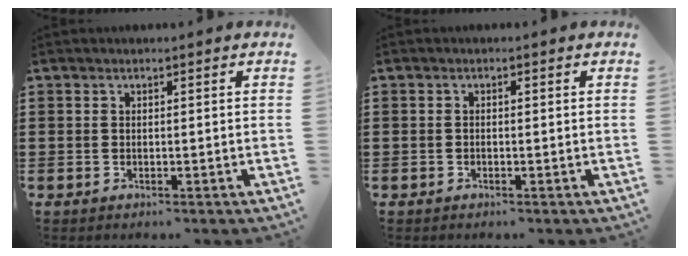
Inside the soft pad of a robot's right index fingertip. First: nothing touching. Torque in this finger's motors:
{"motor_torque": [2.14, 0.00, 0.00, 0.00]}